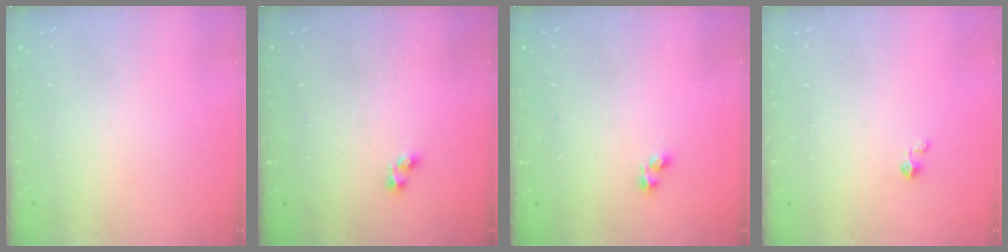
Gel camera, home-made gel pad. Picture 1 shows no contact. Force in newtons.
{"total": 0.9, "press": 0.4, "slide": 0.8}
{"total": 0.9, "press": 0.4, "slide": 0.8}
{"total": 2.3, "press": 2.2, "slide": 0.3}